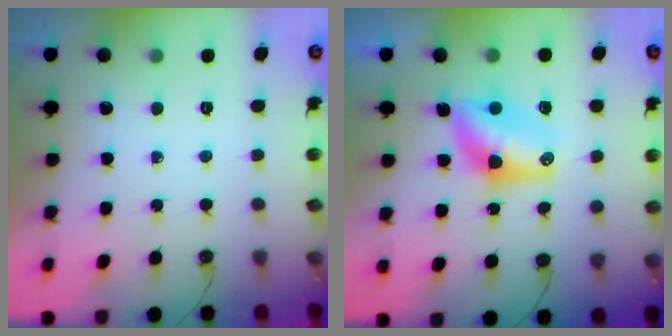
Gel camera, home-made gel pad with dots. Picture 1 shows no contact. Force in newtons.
{"total": 9.9, "press": 9.1, "slide": 3.9}